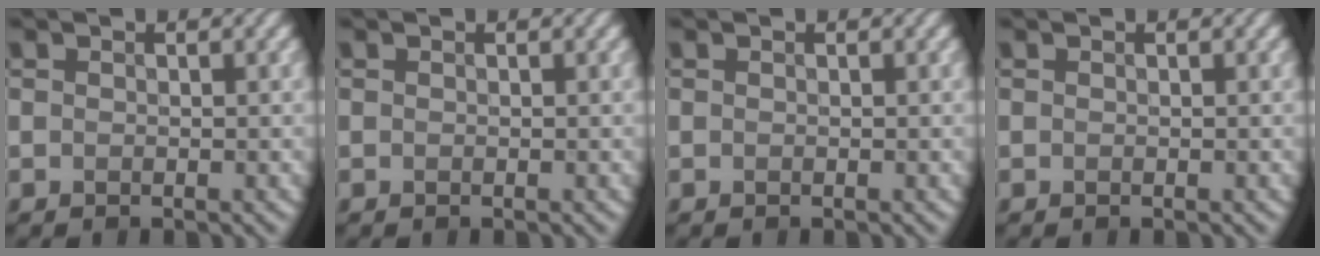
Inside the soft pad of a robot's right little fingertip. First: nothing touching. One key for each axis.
{"total": 0.0}
{"total": 0.0}
{"total": 0.0}